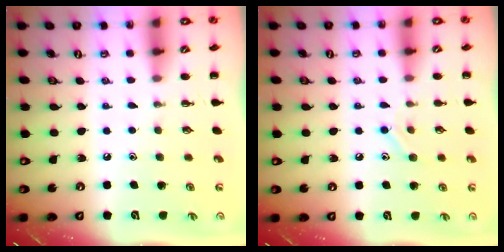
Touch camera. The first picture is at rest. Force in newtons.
{"total": 7.9, "press": 7.8, "slide": 1.6}